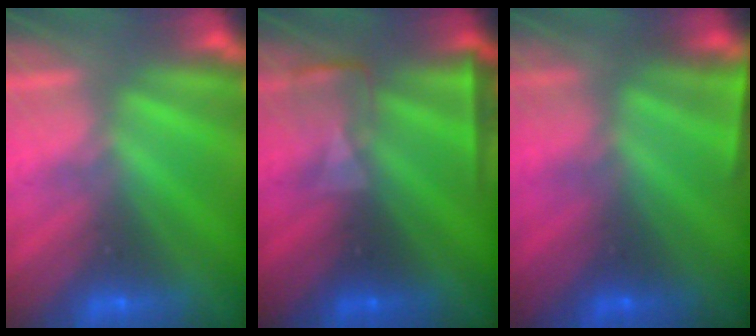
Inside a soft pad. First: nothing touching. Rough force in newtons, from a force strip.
{"total": 2.4}
{"total": 4.7}